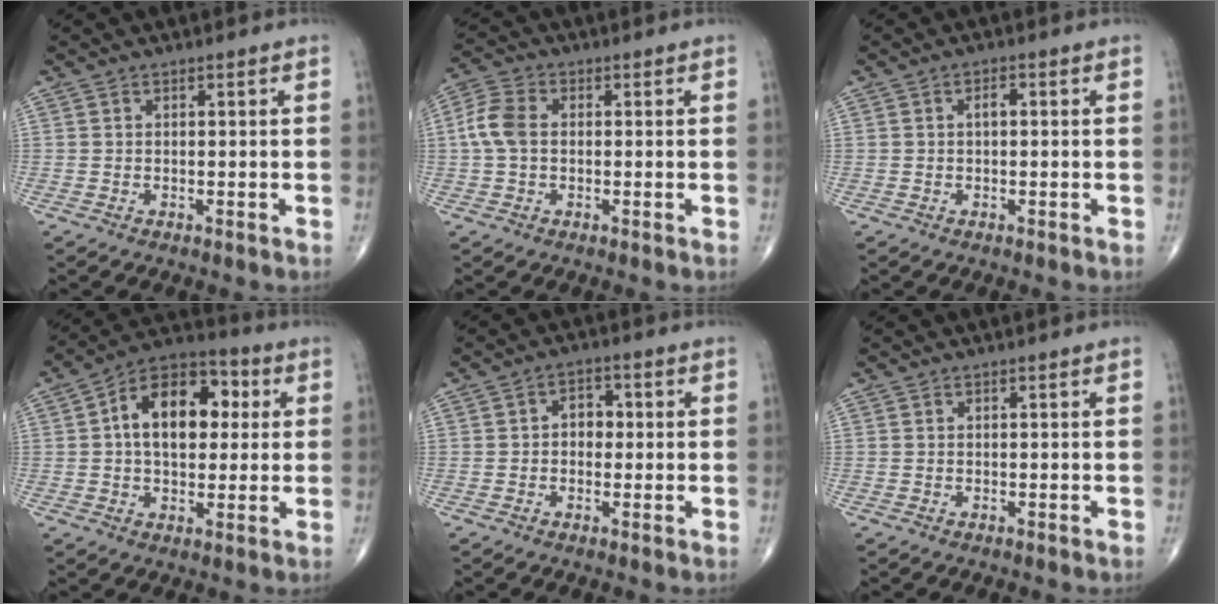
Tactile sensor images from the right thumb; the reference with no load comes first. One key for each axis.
{"total": 6.1, "fx": 0.2, "fy": 4.1, "fz": 4.5, "tx": -0.107, "ty": 0.017, "tz": -0.003}
{"total": 1.5, "fx": 0.1, "fy": 0.8, "fz": 1.3, "tx": -0.020, "ty": 0.002, "tz": -0.003}
{"total": 15.6, "fx": 2.8, "fy": 9.6, "fz": 12.0, "tx": -0.162, "ty": 0.022, "tz": 0.034}
{"total": 4.0, "fx": 0.2, "fy": 3.0, "fz": 2.7, "tx": -0.022, "ty": 0.012, "tz": -0.005}
{"total": 0.0}